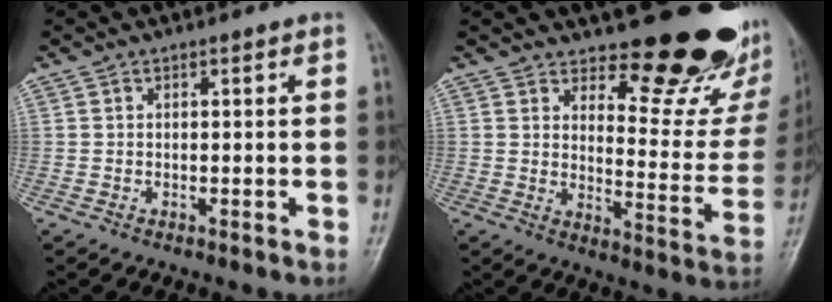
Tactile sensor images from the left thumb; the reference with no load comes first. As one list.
[{"total": 19.1, "force": [14.7, 7.0, 10.0], "torque": [-0.075, -0.130, 0.183]}]